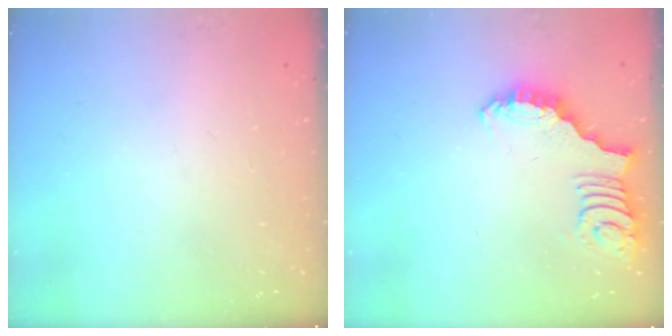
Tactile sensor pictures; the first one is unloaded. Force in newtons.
{"total": 2.7, "press": 2.7, "slide": 0.5}